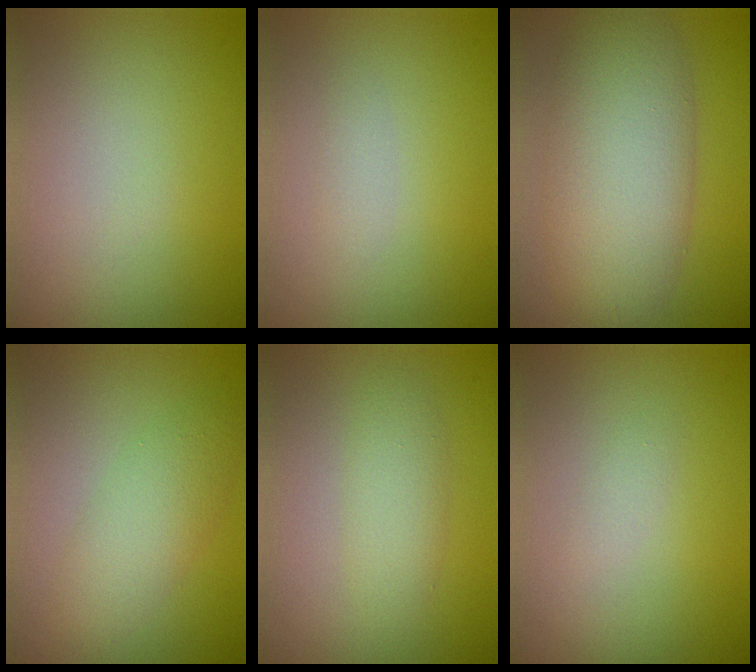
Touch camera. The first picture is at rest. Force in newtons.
{"total": 0.8, "press": 0.8, "slide": 0.0}
{"total": 8.3, "press": 8.3, "slide": 0.3}
{"total": 2.3, "press": 2.3, "slide": 0.2}
{"total": 2.3, "press": 2.3, "slide": 0.1}
{"total": 0.7, "press": 0.7, "slide": 0.0}